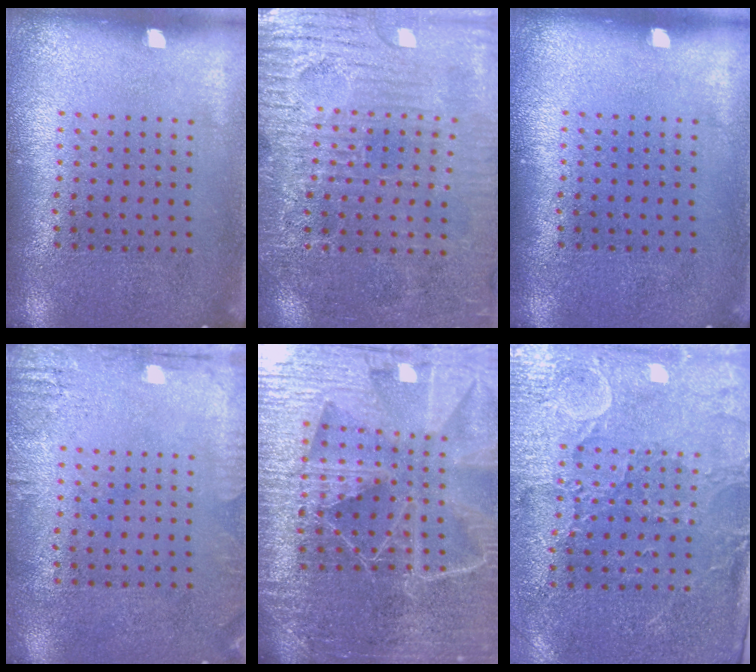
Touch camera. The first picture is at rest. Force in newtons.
{"total": 3.5, "press": 3.4, "slide": 0.8}
{"total": 0.0}
{"total": 1.9, "press": 1.9, "slide": 0.3}
{"total": 6.5, "press": 5.5, "slide": 3.3}
{"total": 3.2, "press": 3.0, "slide": 1.3}